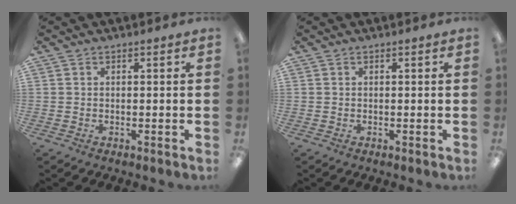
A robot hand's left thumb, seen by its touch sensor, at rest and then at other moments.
{"total": 0.0}